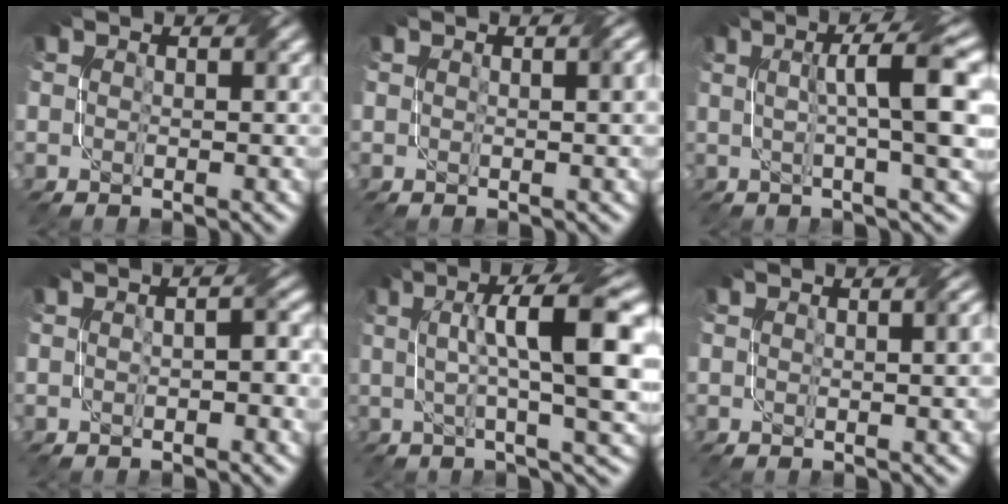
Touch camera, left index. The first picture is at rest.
{"total": 2.0, "force": [0.5, 0.6, 1.8], "torque": [-0.016, 0.006, 0.006]}
{"total": 7.4, "force": [1.1, 1.4, 7.2], "torque": [-0.089, 0.016, 0.015]}
{"total": 2.4, "force": [-0.2, 0.8, 2.3], "torque": [-0.034, 0.003, -0.005]}
{"total": 9.8, "force": [2.0, 1.8, 9.4], "torque": [-0.131, 0.015, 0.031]}
{"total": 2.4, "force": [0.5, 0.8, 2.2], "torque": [-0.016, 0.007, 0.005]}